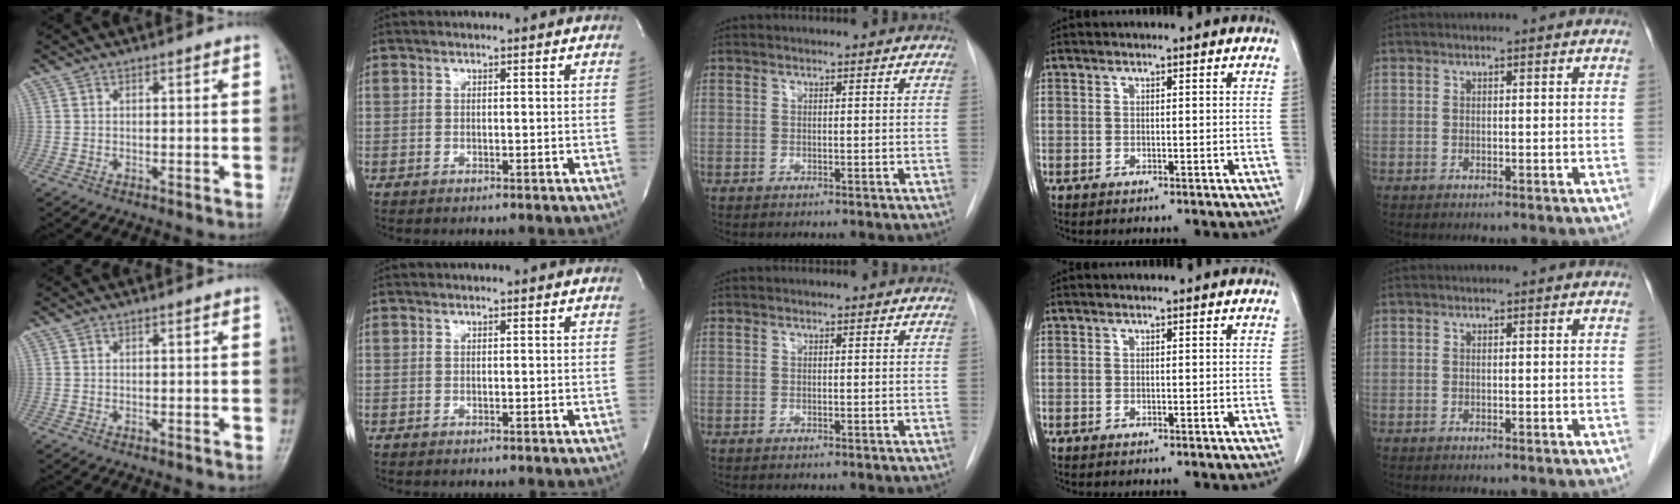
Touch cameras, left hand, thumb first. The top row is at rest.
{}